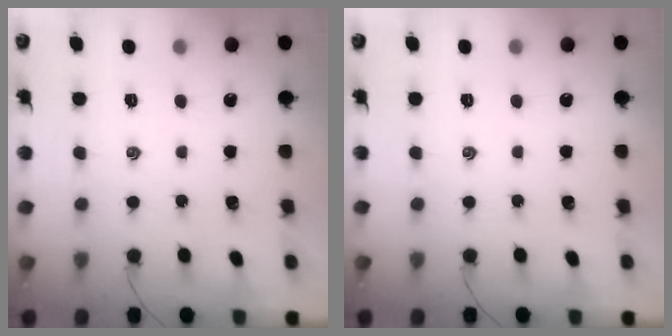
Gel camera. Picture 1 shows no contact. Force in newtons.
{"total": 0.0}